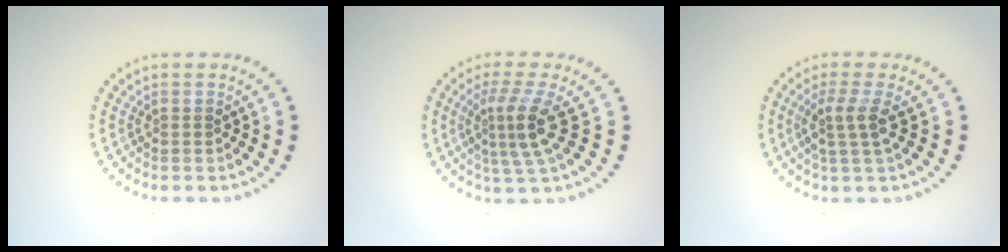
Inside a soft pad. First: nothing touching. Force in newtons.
{"total": 3.6, "press": 2.7, "slide": 2.4}
{"total": 2.4, "press": 1.9, "slide": 1.5}